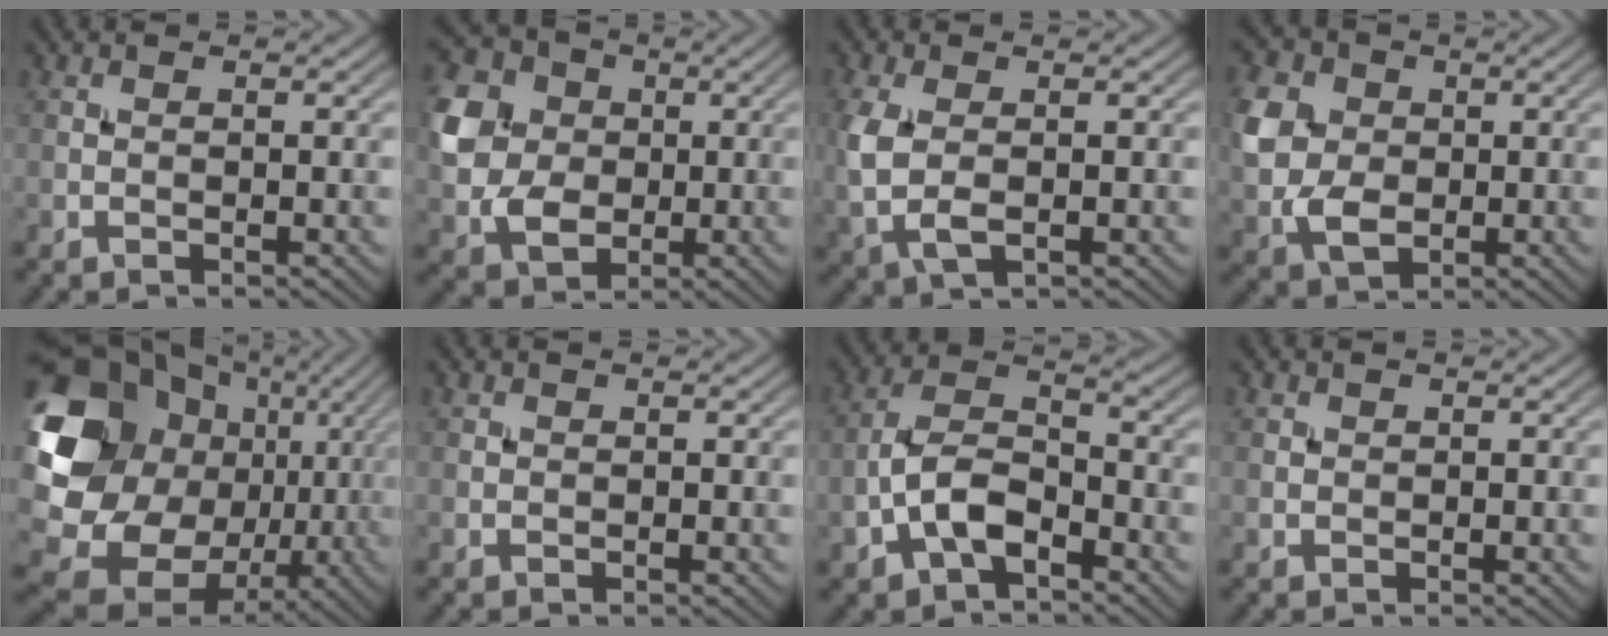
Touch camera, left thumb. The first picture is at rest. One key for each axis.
{"total": 9.8, "fx": 0.9, "fy": 8.3, "fz": 5.2, "tx": -0.152, "ty": 0.003, "tz": 0.009}
{"total": 5.2, "fx": -0.2, "fy": 3.0, "fz": 4.3, "tx": -0.124, "ty": -0.006, "tz": -0.004}
{"total": 8.0, "fx": 0.5, "fy": 6.4, "fz": 4.7, "tx": -0.134, "ty": 0.000, "tz": 0.004}
{"total": 18.6, "fx": 0.9, "fy": 15.4, "fz": 10.4, "tx": -0.239, "ty": -0.017, "tz": 0.033}
{"total": 0.6, "fx": 0.2, "fy": 0.6, "fz": 0.1, "tx": 0.000, "ty": -0.003, "tz": 0.004}
{"total": 7.8, "fx": -3.2, "fy": 4.1, "fz": 5.8, "tx": -0.118, "ty": 0.010, "tz": -0.074}
{"total": 0.9, "fx": 0.4, "fy": 0.8, "fz": 0.2, "tx": -0.003, "ty": -0.002, "tz": 0.006}